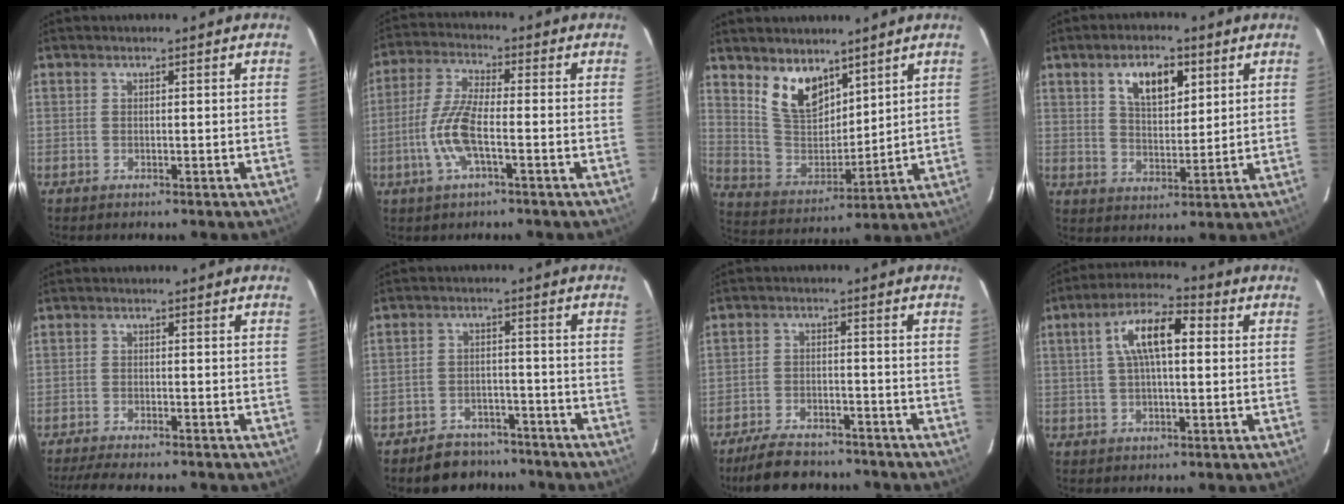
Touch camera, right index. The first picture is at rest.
{"total": 9.2, "force": [-2.8, 2.2, 8.5], "torque": [-0.186, 0.000, -0.058]}
{"total": 11.1, "force": [7.3, 6.0, 5.8], "torque": [-0.110, -0.001, 0.153]}
{"total": 8.7, "force": [4.1, 4.3, 6.3], "torque": [-0.109, 0.012, 0.075]}
{"total": 7.6, "force": [-6.6, 1.0, 3.7], "torque": [-0.088, -0.019, -0.107]}
{"total": 8.8, "force": [-7.4, 4.5, 1.6], "torque": [-0.049, 0.019, -0.097]}
{"total": 11.8, "force": [-9.9, 4.3, 4.7], "torque": [-0.110, 0.001, -0.148]}
{"total": 10.0, "force": [2.0, 3.7, 9.1], "torque": [-0.164, 0.024, 0.031]}